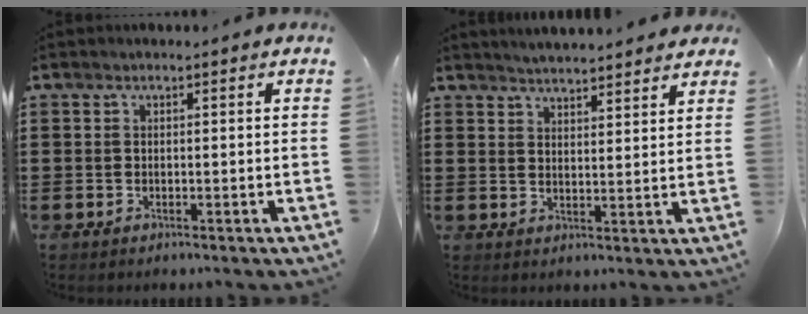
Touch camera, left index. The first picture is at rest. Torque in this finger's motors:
{"motor_torque": [2.14, 0.00, 0.21, 0.10]}